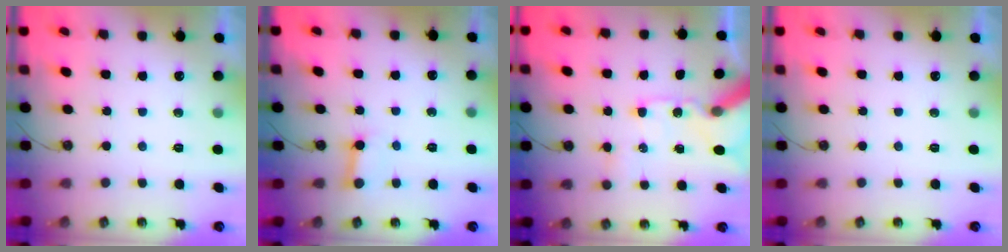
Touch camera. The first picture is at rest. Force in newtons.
{"total": 4.1, "press": 4.1, "slide": 0.4}
{"total": 13.3, "press": 13.1, "slide": 2.4}
{"total": 0.0}